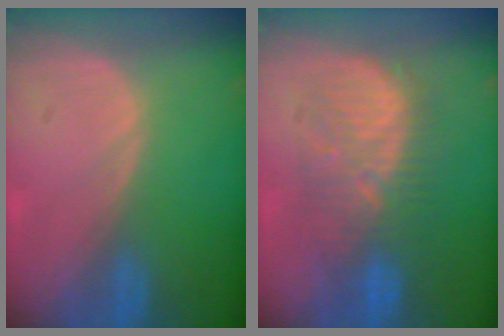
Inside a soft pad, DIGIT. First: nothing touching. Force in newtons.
{"total": 8.9, "press": 8.9, "slide": 0.4}